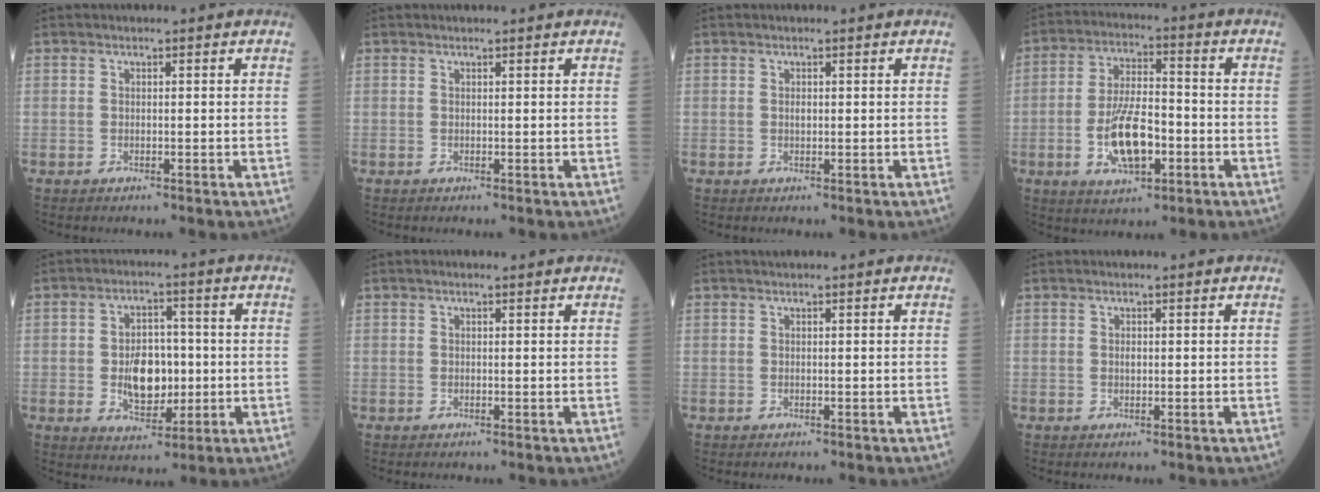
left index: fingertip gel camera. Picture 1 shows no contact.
{"total": 1.3, "force": [1.3, 0.0, 0.4], "torque": [-0.006, 0.009, 0.018]}
{"total": 1.5, "force": [0.3, 0.5, 1.4], "torque": [-0.029, 0.000, 0.007]}
{"total": 10.4, "force": [-3.0, 4.0, 9.1], "torque": [-0.182, 0.002, -0.053]}
{"total": 7.8, "force": [-0.6, 4.8, 6.1], "torque": [-0.111, 0.004, -0.005]}
{"total": 1.0, "force": [0.8, 0.1, 0.5], "torque": [-0.010, 0.008, 0.011]}
{"total": 1.8, "force": [1.6, 0.1, 0.9], "torque": [-0.009, 0.020, 0.021]}
{"total": 0.6, "force": [0.3, 0.3, 0.5], "torque": [-0.012, 0.002, 0.005]}